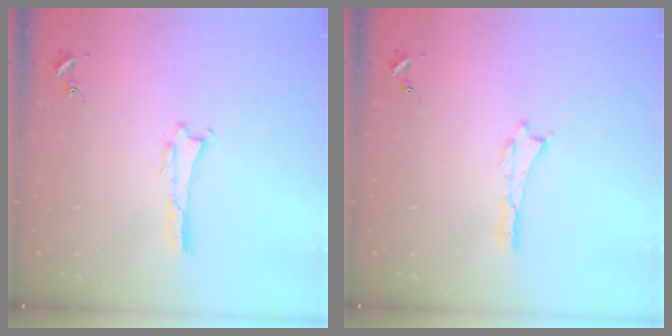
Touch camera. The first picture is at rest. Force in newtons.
{"total": 0.0}